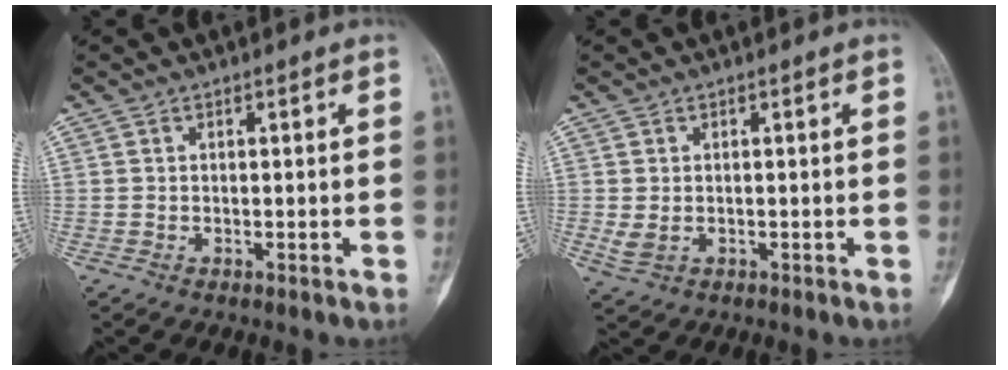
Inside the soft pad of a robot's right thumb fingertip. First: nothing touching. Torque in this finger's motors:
{"motor_torque": [-0.22, 0.27, 0.26, -0.01, -0.07]}